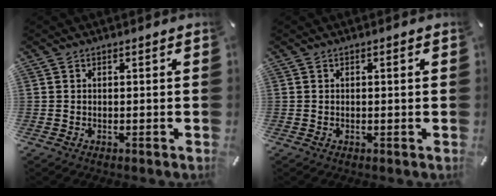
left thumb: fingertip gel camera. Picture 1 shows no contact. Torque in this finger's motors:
{"motor_torque": [-0.30, -0.65, -0.09, 0.01, 0.01]}